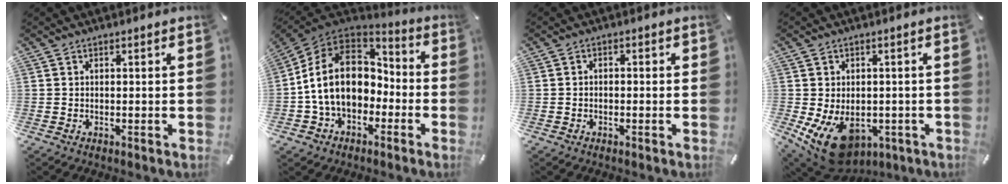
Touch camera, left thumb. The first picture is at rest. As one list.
[{"total": 16.7, "force": [-0.7, 12.9, 10.6], "torque": [-0.227, 0.020, -0.013]}, {"total": 1.4, "force": [-1.1, 0.8, 0.6], "torque": [-0.011, 0.006, -0.023]}, {"total": 12.6, "force": [-5.2, 8.5, 7.7], "torque": [-0.138, 0.016, -0.085]}]